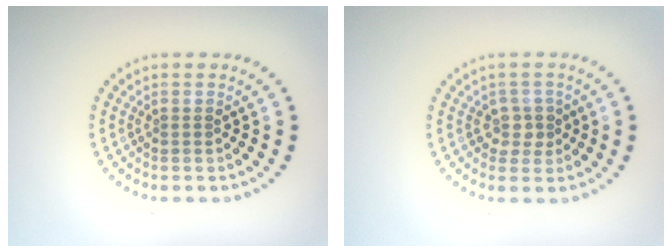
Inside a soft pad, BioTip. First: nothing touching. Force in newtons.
{"total": 1.7, "press": 1.5, "slide": 0.8}